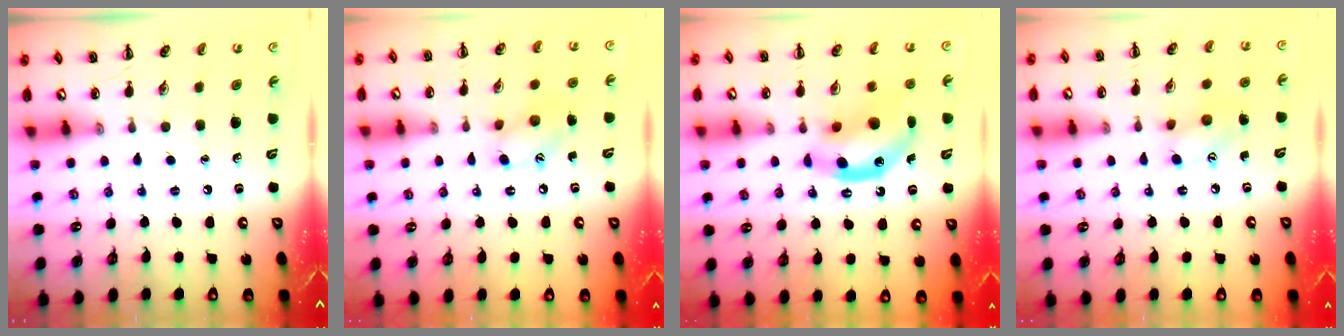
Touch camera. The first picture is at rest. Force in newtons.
{"total": 8.9, "press": 8.9, "slide": 0.7}
{"total": 11.5, "press": 11.1, "slide": 3.0}
{"total": 7.2, "press": 7.1, "slide": 1.1}